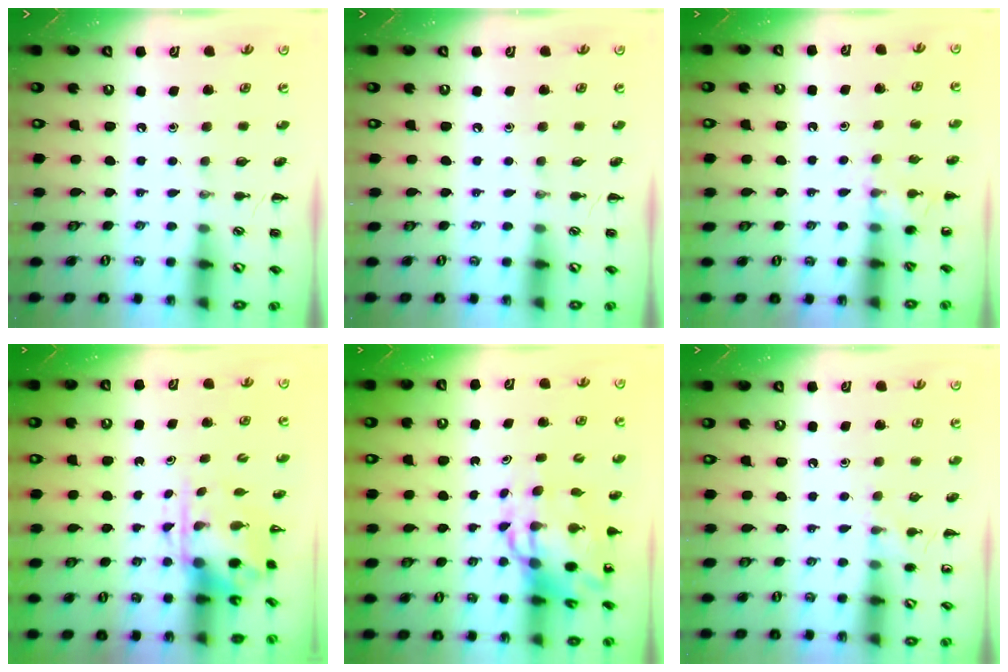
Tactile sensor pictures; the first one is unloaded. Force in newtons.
{"total": 0.0}
{"total": 5.8, "press": 5.5, "slide": 1.9}
{"total": 3.8, "press": 3.7, "slide": 0.9}
{"total": 9.8, "press": 9.3, "slide": 2.9}
{"total": 5.7, "press": 5.5, "slide": 1.6}